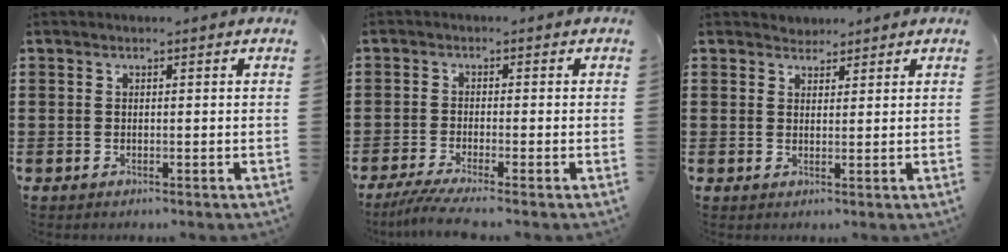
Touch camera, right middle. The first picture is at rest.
{"total": 3.1, "force": [-2.5, -0.2, 1.8], "torque": [-0.044, -0.015, -0.051]}
{"total": 1.7, "force": [1.6, 0.6, -0.5], "torque": [0.003, 0.004, 0.032]}